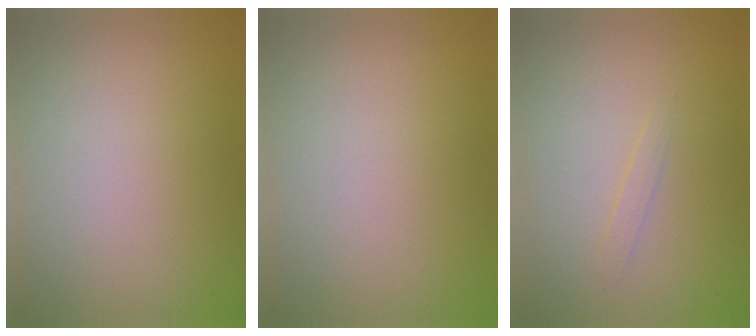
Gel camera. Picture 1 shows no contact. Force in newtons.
{"total": 0.0}
{"total": 0.7, "press": 0.7, "slide": 0.0}